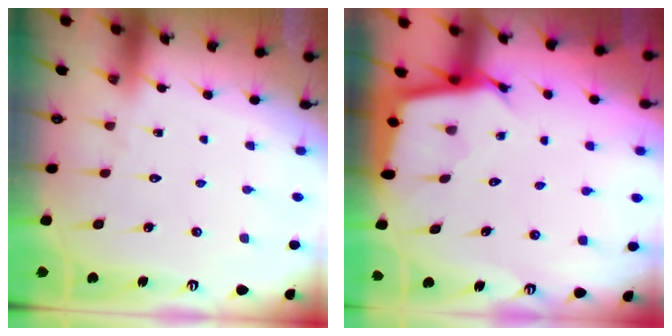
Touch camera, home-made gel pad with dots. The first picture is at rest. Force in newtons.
{"total": 2.5, "press": 2.5, "slide": 0.1}